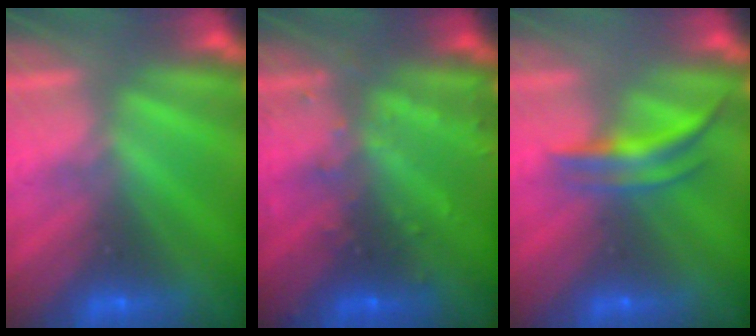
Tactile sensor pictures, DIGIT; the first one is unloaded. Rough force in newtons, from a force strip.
{"total": 3.1}
{"total": 3.7}